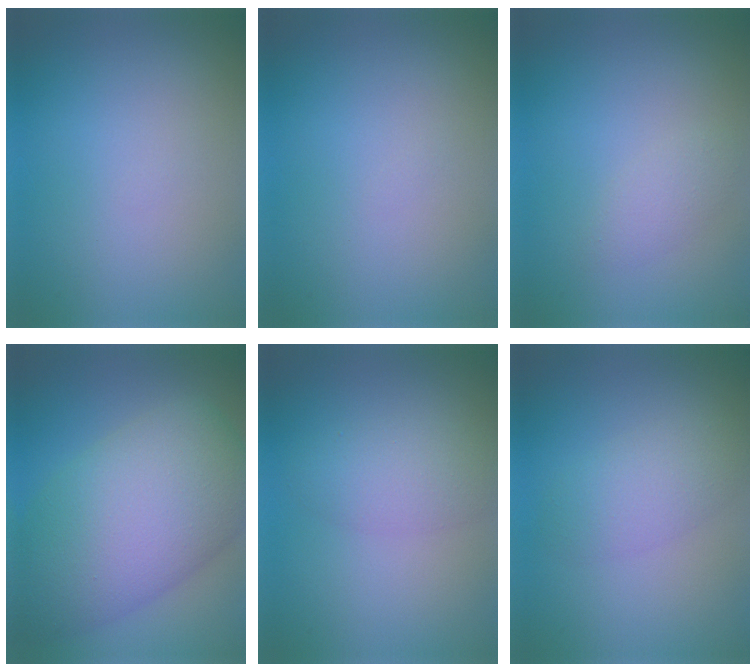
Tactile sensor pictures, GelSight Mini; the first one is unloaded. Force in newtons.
{"total": 0.0}
{"total": 1.5, "press": 1.5, "slide": 0.1}
{"total": 12.1, "press": 12.1, "slide": 0.4}
{"total": 3.0, "press": 3.0, "slide": 0.1}
{"total": 3.0, "press": 3.0, "slide": 0.2}